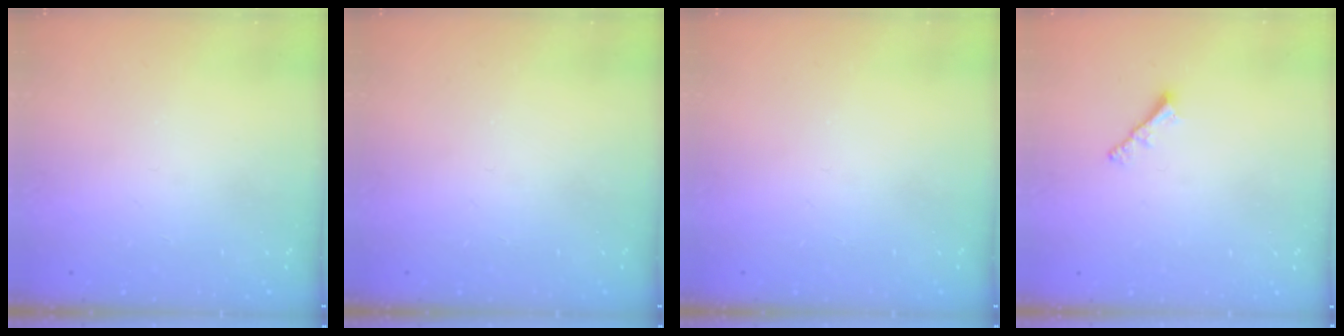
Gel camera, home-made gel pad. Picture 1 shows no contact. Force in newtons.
{"total": 0.0}
{"total": 0.0}
{"total": 1.9, "press": 1.8, "slide": 0.5}